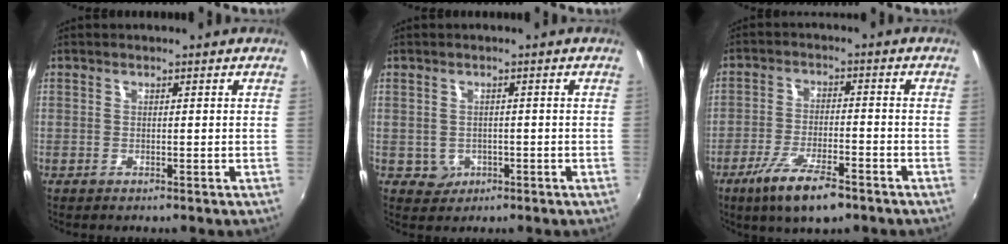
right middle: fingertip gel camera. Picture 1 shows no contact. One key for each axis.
{"total": 2.8, "fx": -0.6, "fy": 2.7, "fz": 0.7, "tx": -0.017, "ty": 0.000, "tz": -0.003}
{"total": 10.0, "fx": -6.5, "fy": 2.6, "fz": 7.1, "tx": -0.155, "ty": -0.021, "tz": -0.115}